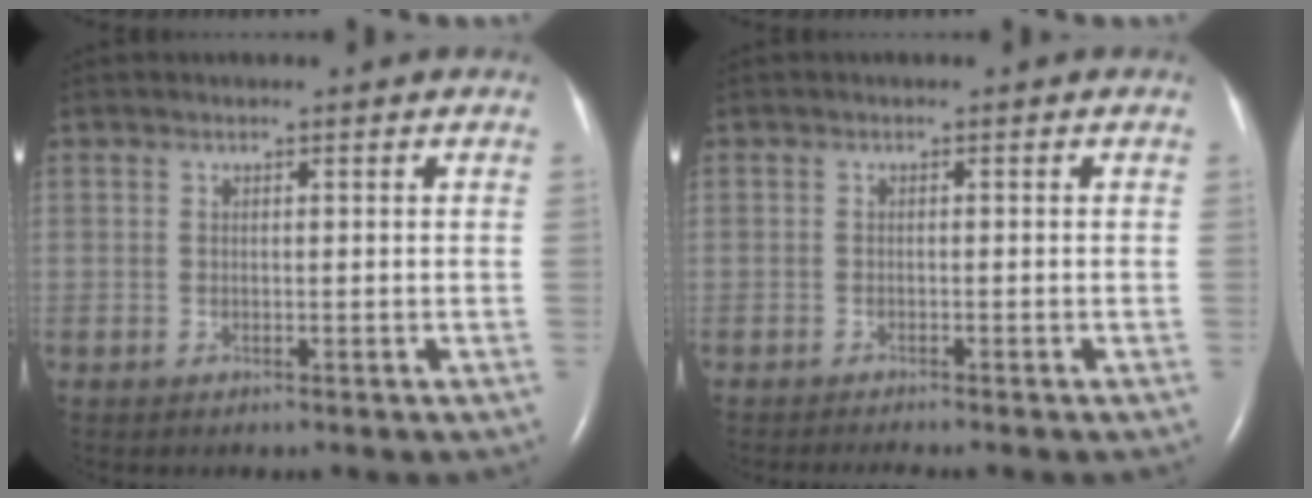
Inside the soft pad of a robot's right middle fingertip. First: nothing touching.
{"total": 2.6, "force": [-2.4, -0.2, 1.2], "torque": [-0.016, -0.005, -0.035]}